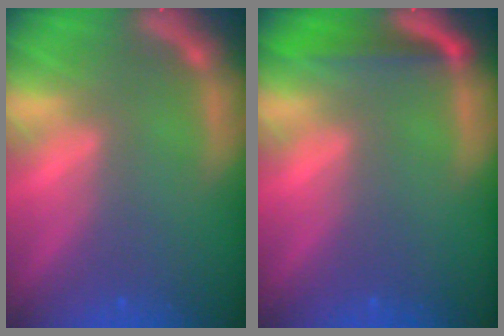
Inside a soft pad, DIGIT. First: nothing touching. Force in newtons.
{"total": 3.0}